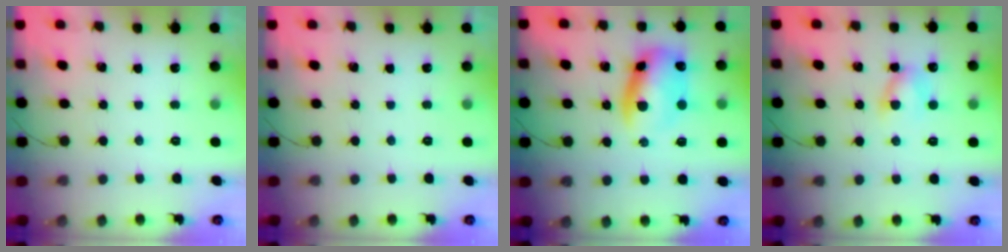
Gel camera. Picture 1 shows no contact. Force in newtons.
{"total": 0.0}
{"total": 10.9, "press": 10.7, "slide": 1.7}
{"total": 5.7, "press": 5.7, "slide": 0.7}